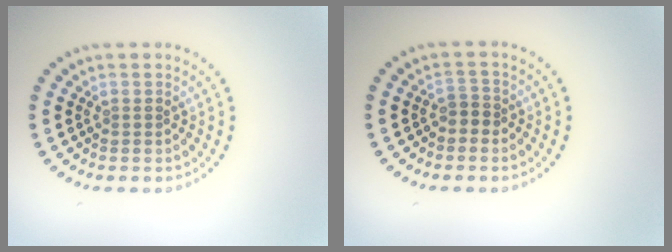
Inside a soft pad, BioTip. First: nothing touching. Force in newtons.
{"total": 1.3, "press": 1.0, "slide": 0.8}